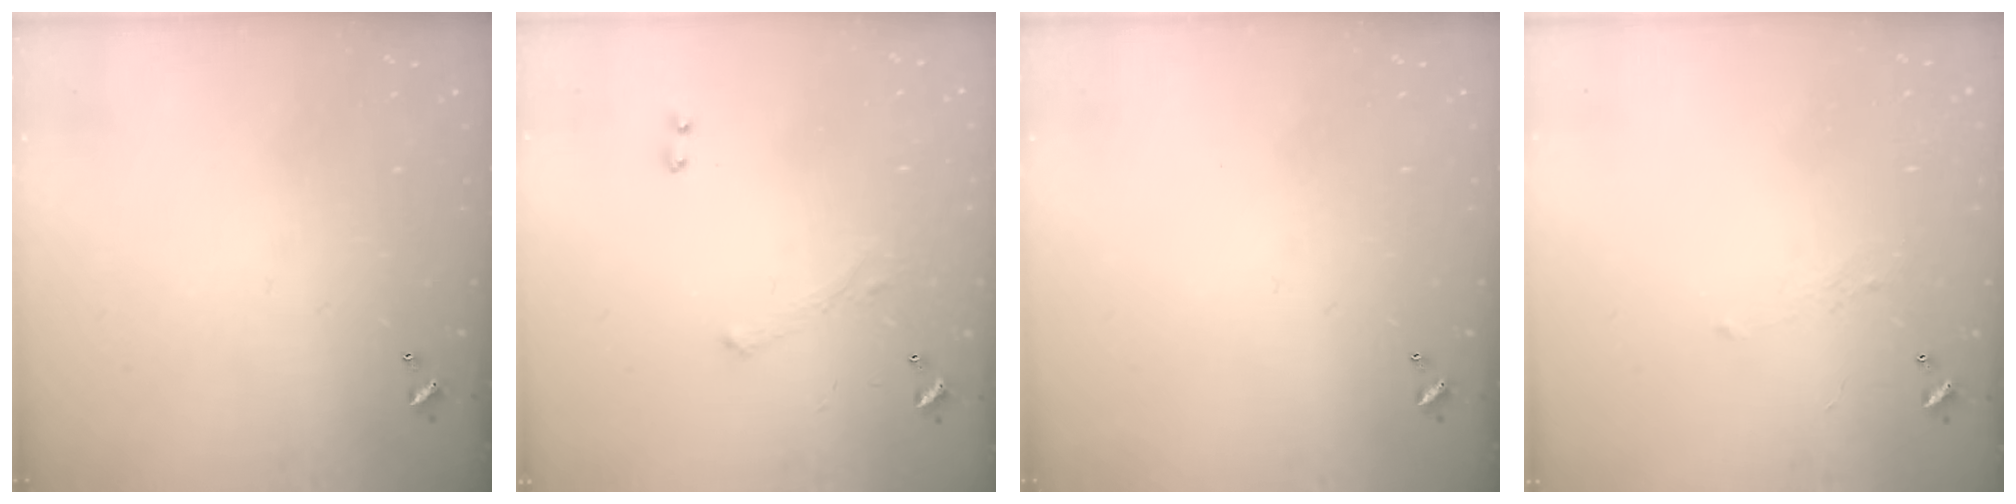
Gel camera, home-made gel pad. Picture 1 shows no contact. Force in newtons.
{"total": 1.6, "press": 1.5, "slide": 0.6}
{"total": 0.0}
{"total": 1.0, "press": 0.8, "slide": 0.5}